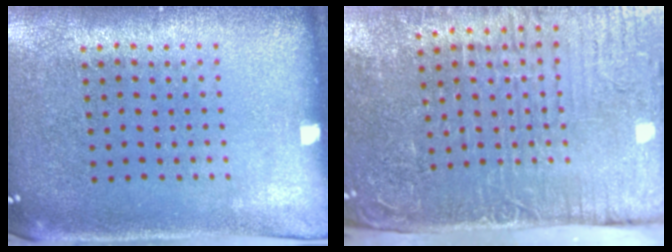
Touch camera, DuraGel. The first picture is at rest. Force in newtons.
{"total": 5.5, "press": 4.5, "slide": 3.0}